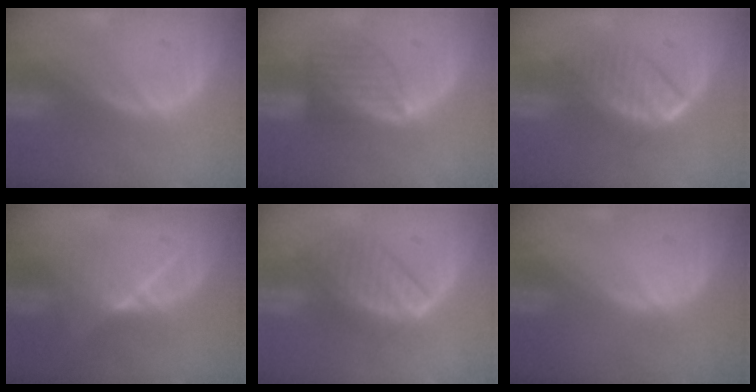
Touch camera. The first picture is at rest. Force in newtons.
{"total": 6.0, "press": 6.0, "slide": 1.0}
{"total": 6.8, "press": 5.9, "slide": 3.4}
{"total": 6.5, "press": 6.3, "slide": 1.5}
{"total": 6.6, "press": 6.3, "slide": 1.9}
{"total": 0.6, "press": 0.1, "slide": 0.6}